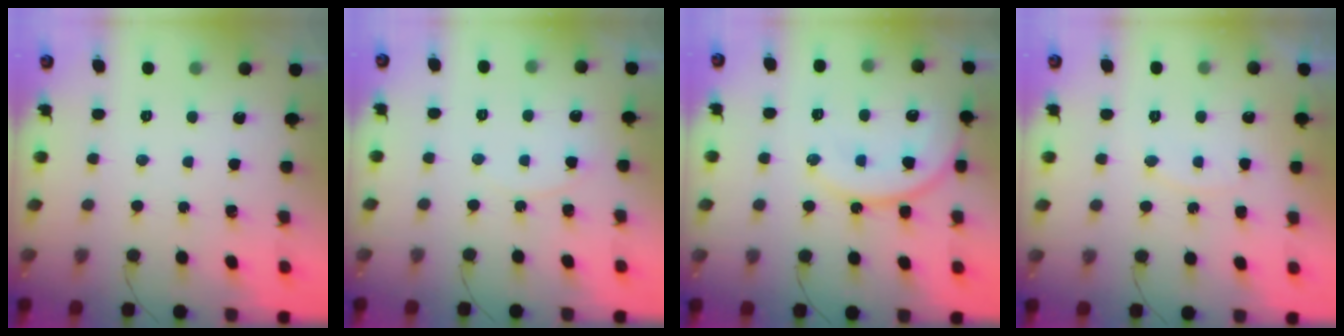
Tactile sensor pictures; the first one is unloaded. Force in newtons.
{"total": 3.3, "press": 3.3, "slide": 0.5}
{"total": 14.6, "press": 14.6, "slide": 1.3}
{"total": 6.4, "press": 6.4, "slide": 0.6}